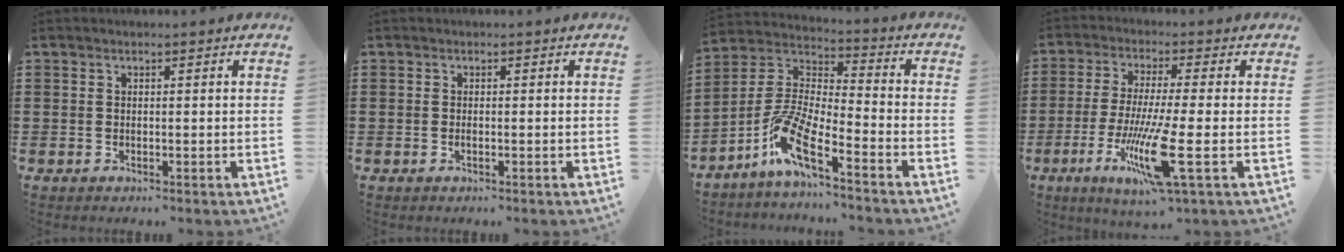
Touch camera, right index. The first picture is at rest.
{"total": 0.0}
{"total": 9.1, "force": [-6.5, 1.1, 6.2], "torque": [-0.157, -0.023, -0.137]}
{"total": 11.9, "force": [-3.8, 0.8, 11.3], "torque": [-0.234, -0.025, -0.072]}